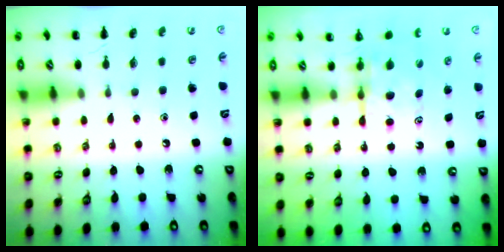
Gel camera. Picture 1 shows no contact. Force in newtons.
{"total": 5.2, "press": 5.2, "slide": 0.3}